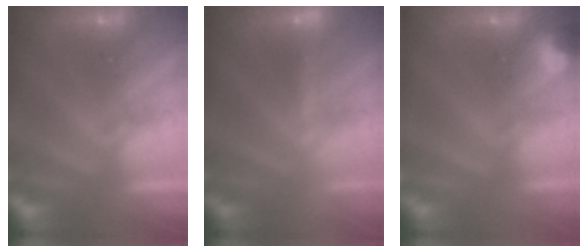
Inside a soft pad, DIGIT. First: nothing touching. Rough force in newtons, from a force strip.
{"total": 3.2}
{"total": 2.9}